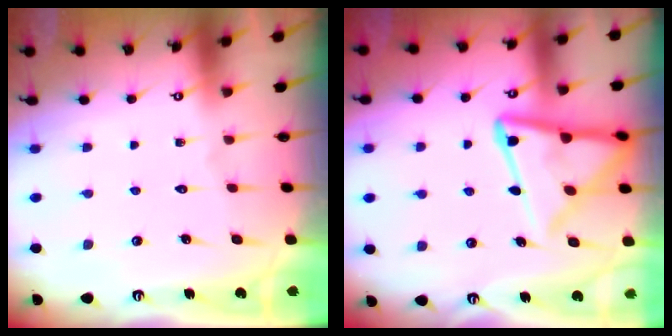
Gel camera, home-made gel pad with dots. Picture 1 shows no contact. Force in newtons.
{"total": 15.4, "press": 15.3, "slide": 1.5}